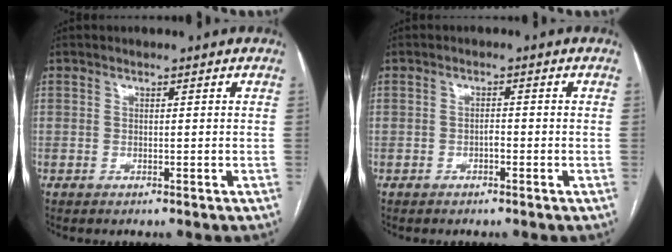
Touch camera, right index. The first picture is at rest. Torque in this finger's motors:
{"motor_torque": [0.02, -0.08, 0.09, 0.02]}